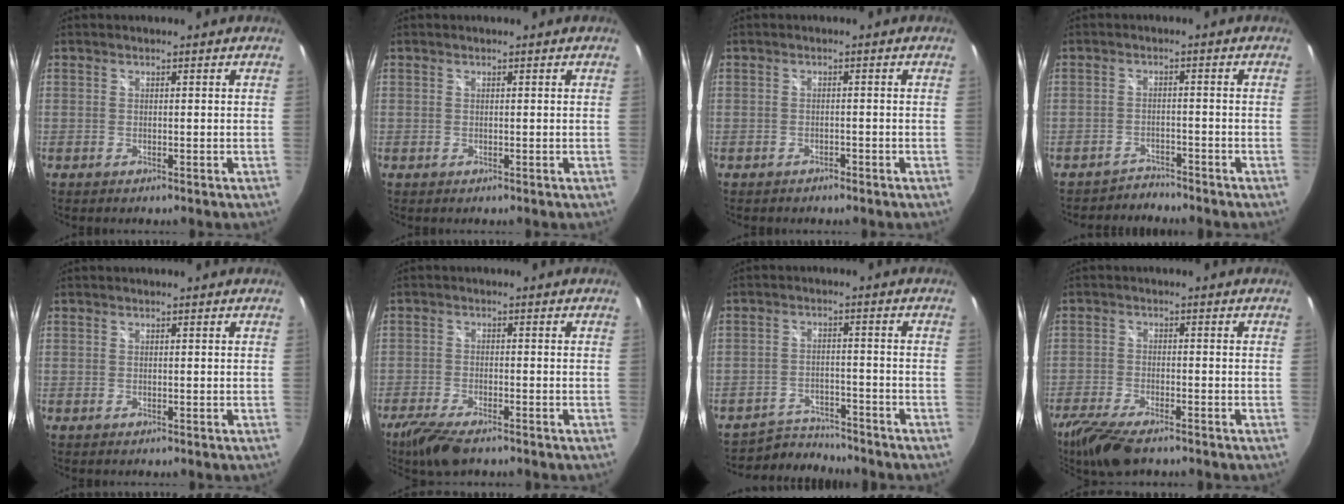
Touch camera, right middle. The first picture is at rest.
{"total": 0.0}
{"total": 1.5, "force": [-1.4, 0.5, 0.4], "torque": [-0.011, -0.005, -0.021]}
{"total": 3.4, "force": [-3.3, 0.7, -0.4], "torque": [0.000, 0.000, -0.059]}
{"total": 0.0}
{"total": 8.5, "force": [-6.6, 2.1, 5.0], "torque": [-0.122, -0.026, -0.119]}
{"total": 7.4, "force": [-7.2, 1.5, 0.2], "torque": [-0.025, 0.004, -0.119]}
{"total": 10.6, "force": [-8.3, 2.7, 6.1], "torque": [-0.146, -0.036, -0.151]}